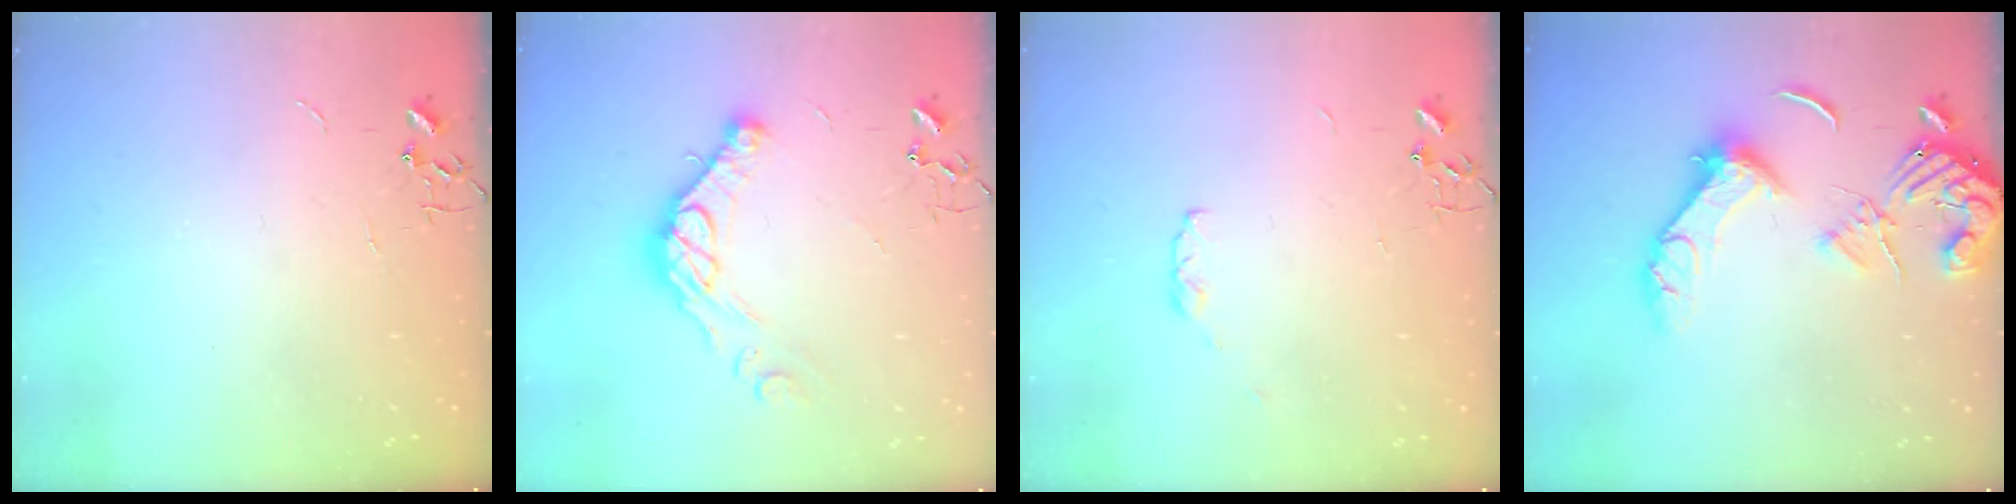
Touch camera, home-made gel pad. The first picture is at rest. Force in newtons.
{"total": 13.3, "press": 13.3, "slide": 0.8}
{"total": 3.5, "press": 3.5, "slide": 0.5}
{"total": 14.9, "press": 14.7, "slide": 2.0}